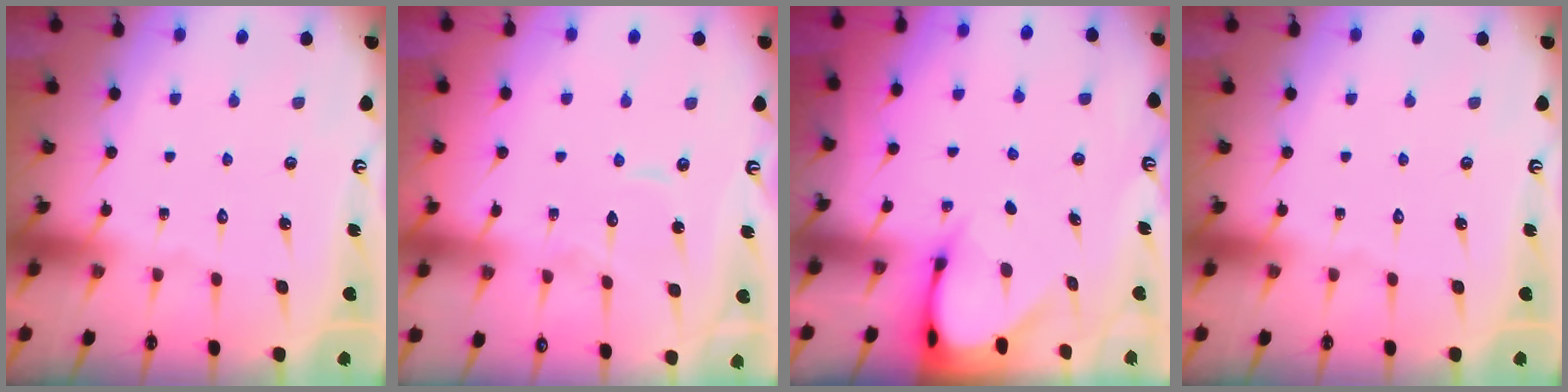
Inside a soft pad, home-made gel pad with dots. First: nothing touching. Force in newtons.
{"total": 5.5, "press": 5.5, "slide": 0.6}
{"total": 3.7, "press": 3.7, "slide": 0.2}
{"total": 0.0}